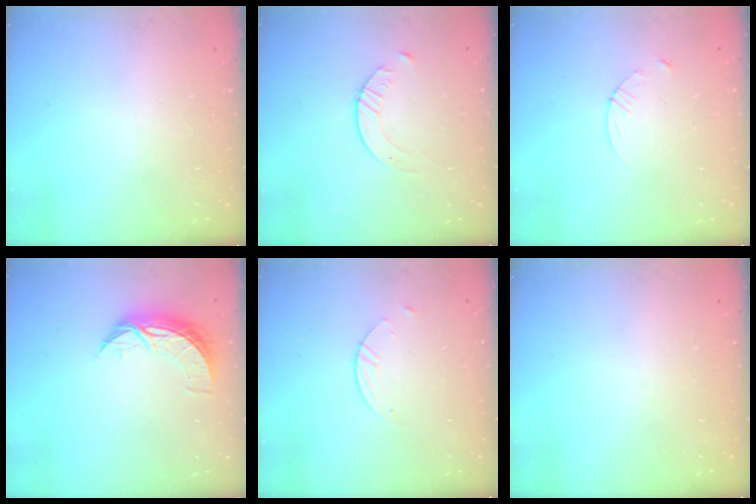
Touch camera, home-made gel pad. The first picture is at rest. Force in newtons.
{"total": 3.5, "press": 3.5, "slide": 0.4}
{"total": 3.4, "press": 3.3, "slide": 0.3}
{"total": 7.9, "press": 7.9, "slide": 0.3}
{"total": 2.1, "press": 2.1, "slide": 0.2}
{"total": 0.0}